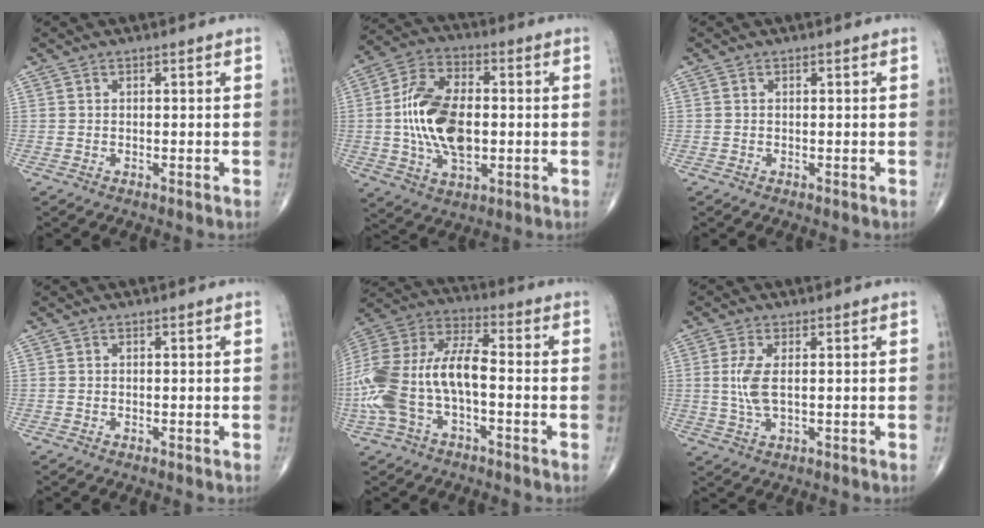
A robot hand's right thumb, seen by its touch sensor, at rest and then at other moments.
{"total": 16.1, "force": [-0.5, 9.1, 13.2], "torque": [-0.241, 0.011, -0.009]}
{"total": 0.0}
{"total": 0.0}
{"total": 20.8, "force": [-3.9, 10.5, 17.5], "torque": [-0.391, 0.042, -0.071]}
{"total": 5.0, "force": [0.5, 1.8, 4.6], "torque": [-0.114, -0.007, 0.012]}